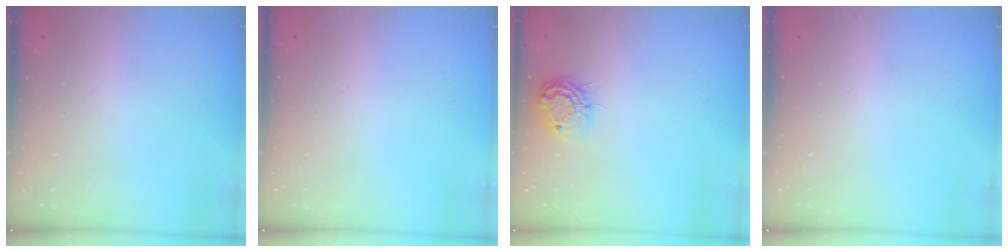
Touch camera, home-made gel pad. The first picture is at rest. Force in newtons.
{"total": 0.0}
{"total": 9.6, "press": 9.6, "slide": 0.8}
{"total": 0.0}